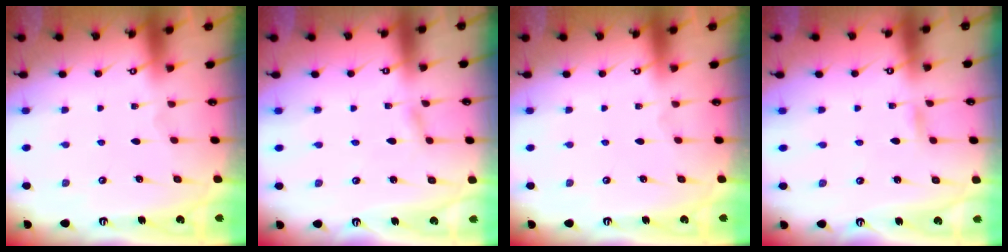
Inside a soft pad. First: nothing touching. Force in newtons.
{"total": 2.3, "press": 2.3, "slide": 0.1}
{"total": 0.0}
{"total": 2.8, "press": 2.7, "slide": 0.3}